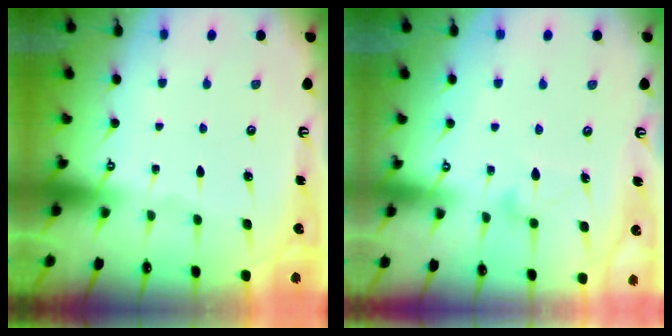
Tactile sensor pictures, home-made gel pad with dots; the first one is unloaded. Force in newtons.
{"total": 9.8, "press": 9.8, "slide": 0.5}